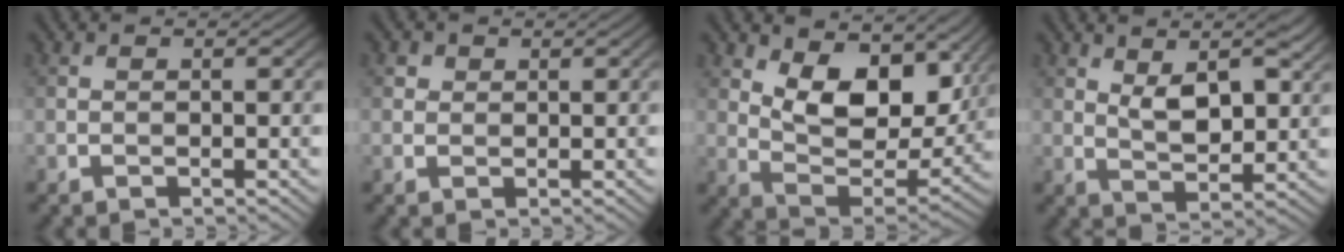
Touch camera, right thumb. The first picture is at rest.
{"total": 1.6, "force": [0.8, 1.3, 0.4], "torque": [-0.007, -0.005, 0.013]}
{"total": 12.2, "force": [5.3, 6.7, 8.8], "torque": [-0.167, -0.013, 0.094]}
{"total": 6.5, "force": [2.8, 3.0, 5.1], "torque": [-0.093, -0.003, 0.051]}